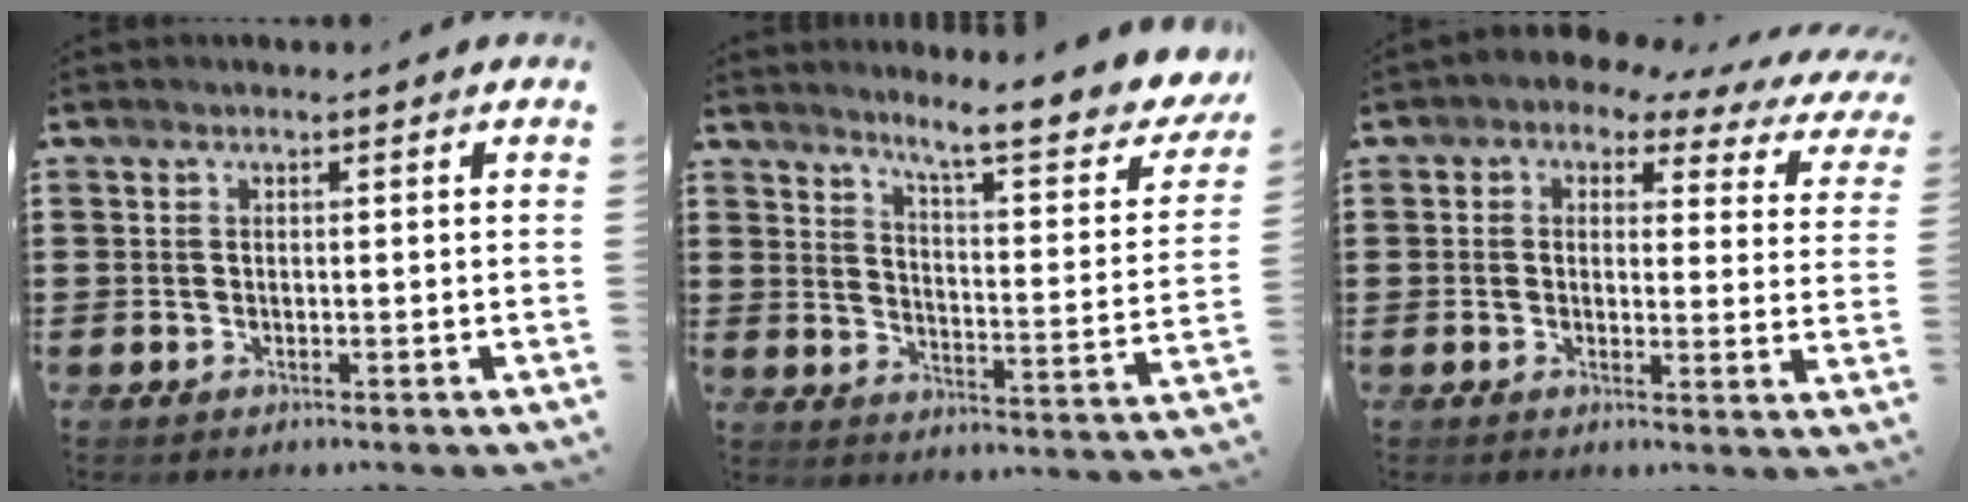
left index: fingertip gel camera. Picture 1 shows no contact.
{"total": 7.6, "force": [6.1, -0.4, 4.4], "torque": [-0.084, -0.051, 0.093]}
{"total": 2.2, "force": [1.4, 1.3, 1.1], "torque": [-0.035, -0.015, 0.017]}